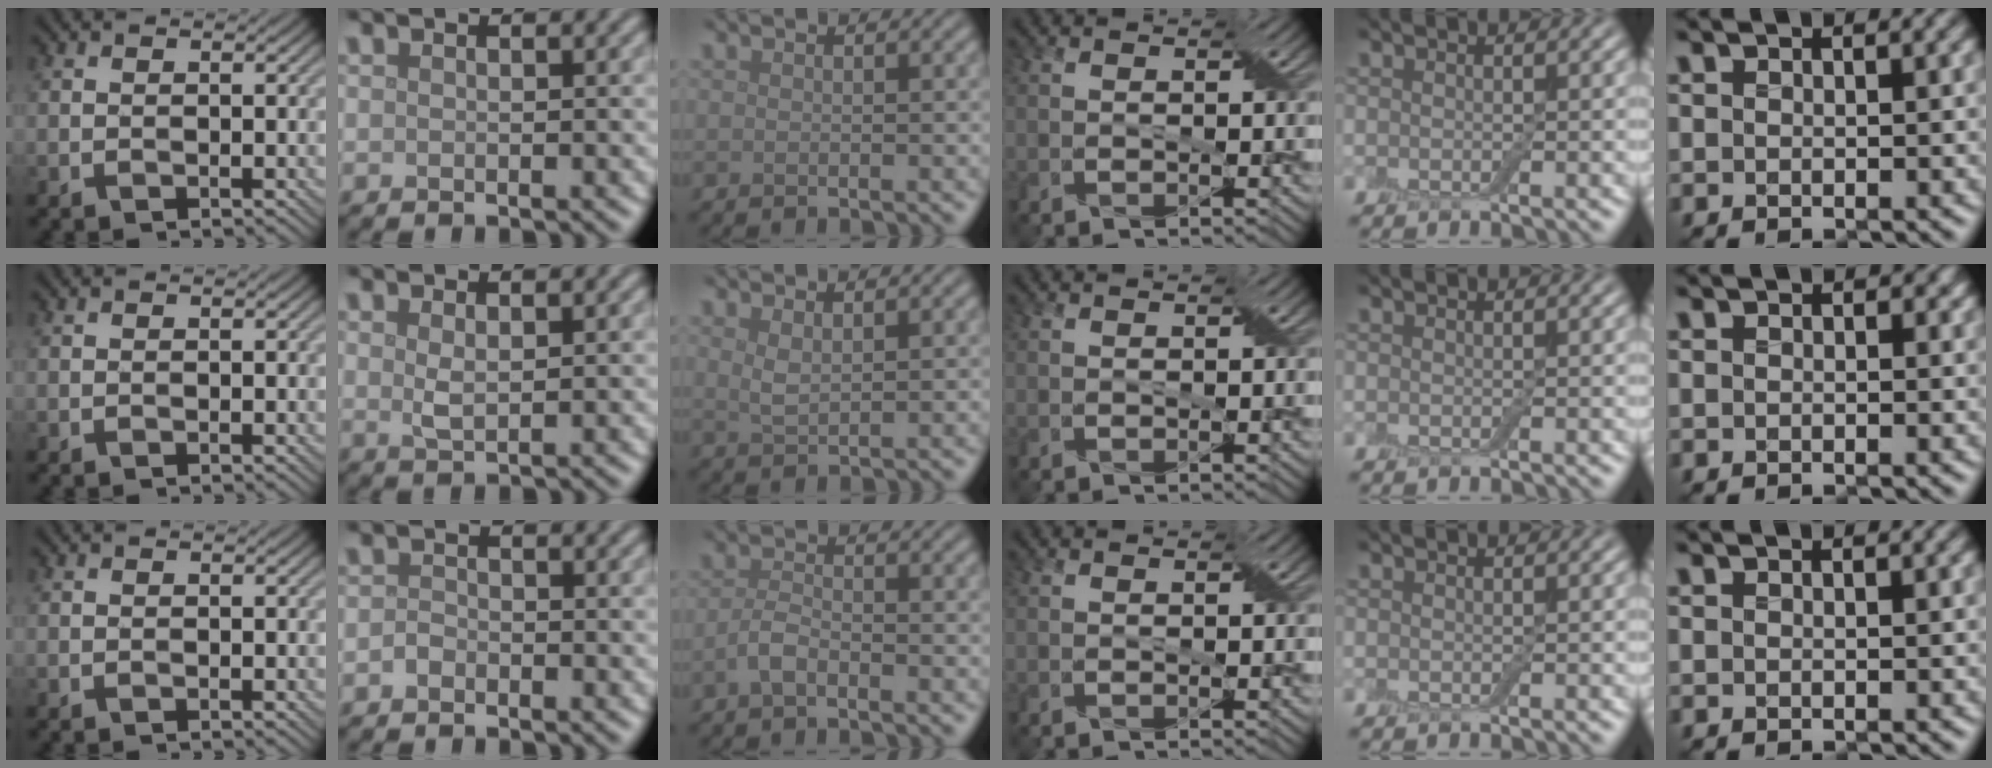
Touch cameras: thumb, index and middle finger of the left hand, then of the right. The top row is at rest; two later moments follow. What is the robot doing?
{"motion": "extract", "object": "drawer"}